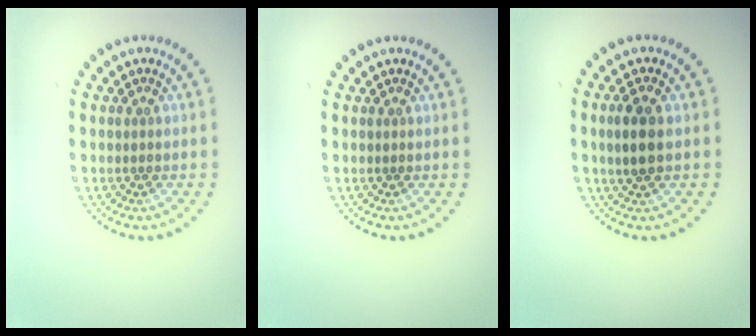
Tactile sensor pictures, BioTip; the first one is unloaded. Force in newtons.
{"total": 0.0}
{"total": 2.6, "press": 2.6, "slide": 0.5}